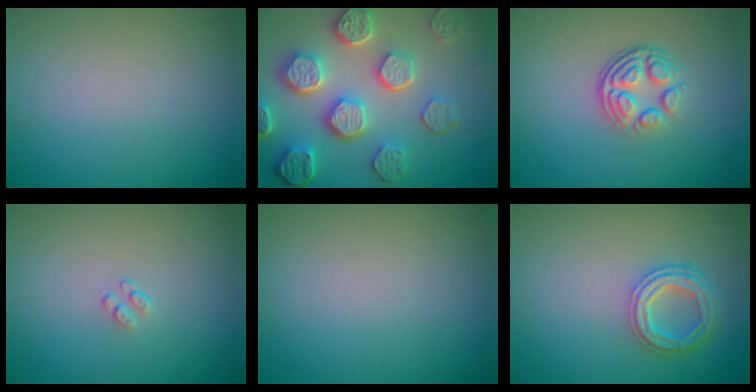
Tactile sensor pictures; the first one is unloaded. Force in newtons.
{"total": 8.1, "press": 6.2, "slide": 5.3}
{"total": 4.0, "press": 2.8, "slide": 2.9}
{"total": 0.6, "press": 0.4, "slide": 0.5}
{"total": 0.0}
{"total": 4.3, "press": 3.3, "slide": 2.8}